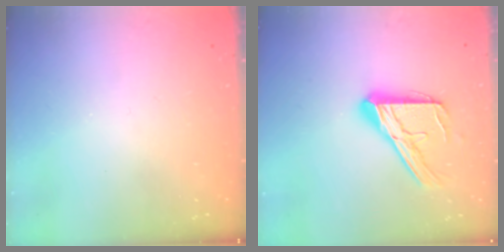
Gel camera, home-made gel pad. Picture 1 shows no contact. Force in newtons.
{"total": 15.7, "press": 15.7, "slide": 1.5}